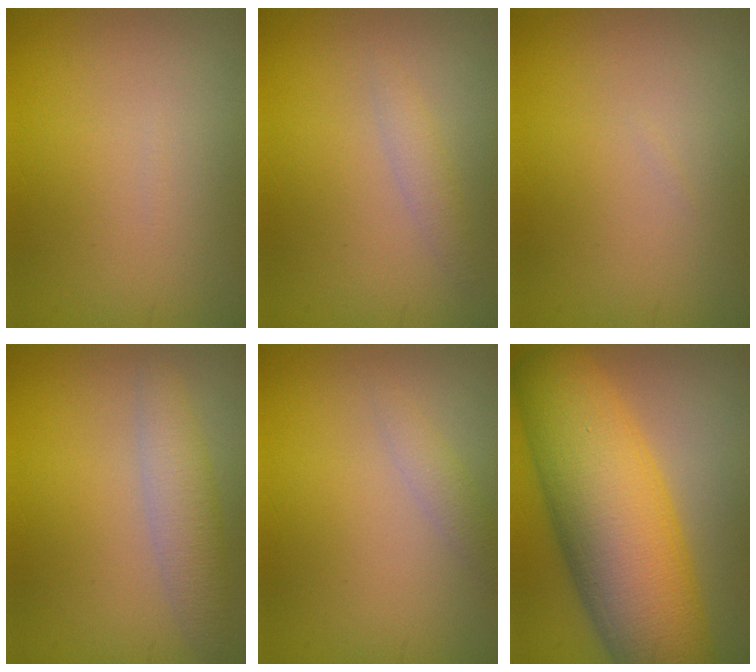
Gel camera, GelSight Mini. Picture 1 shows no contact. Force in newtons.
{"total": 1.3, "press": 1.3, "slide": 0.0}
{"total": 0.0}
{"total": 3.0, "press": 3.0, "slide": 0.1}
{"total": 1.3, "press": 1.3, "slide": 0.1}
{"total": 13.4, "press": 13.4, "slide": 0.1}